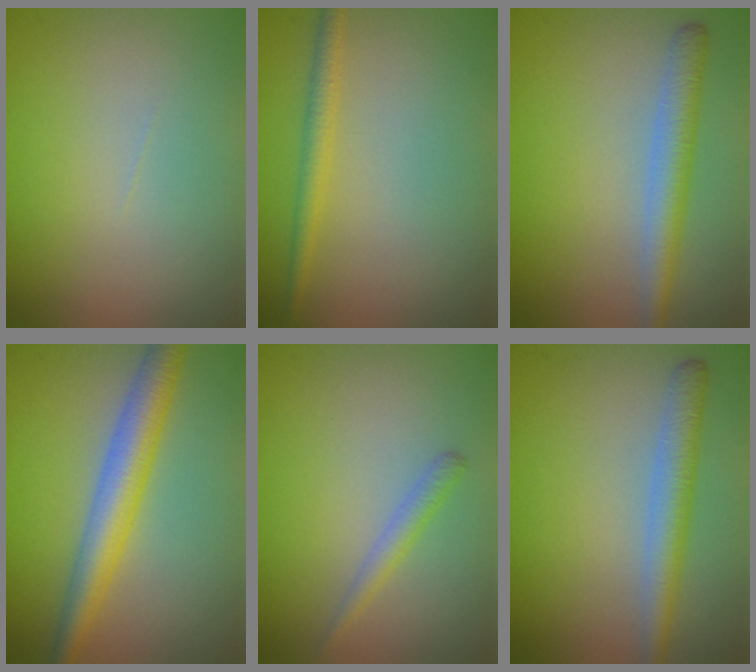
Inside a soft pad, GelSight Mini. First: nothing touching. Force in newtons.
{"total": 1.8, "press": 1.8, "slide": 0.1}
{"total": 3.3, "press": 3.3, "slide": 0.1}
{"total": 4.8, "press": 4.8, "slide": 0.0}
{"total": 1.4, "press": 1.4, "slide": 0.2}
{"total": 3.3, "press": 3.3, "slide": 0.1}